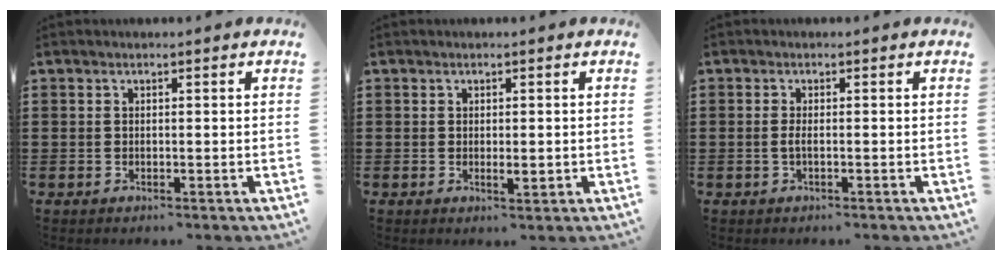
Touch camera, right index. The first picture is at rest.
{"total": 1.7, "force": [-0.2, 0.5, 1.6], "torque": [-0.029, -0.003, -0.003]}
{"total": 1.4, "force": [-0.5, 0.0, 1.3], "torque": [-0.033, -0.007, -0.010]}